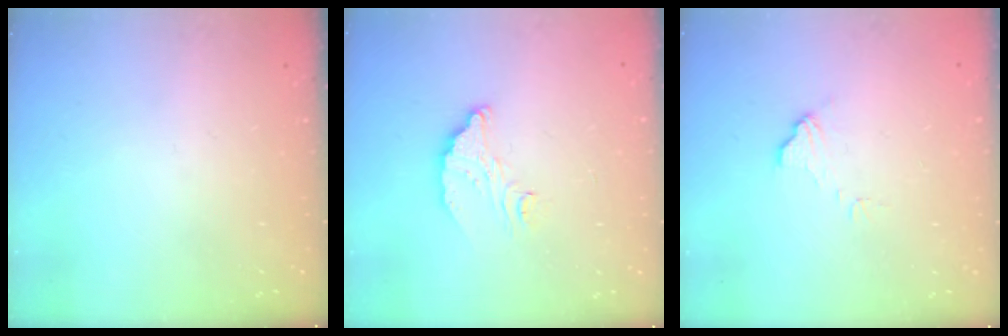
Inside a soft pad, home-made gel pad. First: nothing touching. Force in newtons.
{"total": 6.4, "press": 6.4, "slide": 0.1}
{"total": 4.5, "press": 4.5, "slide": 0.4}